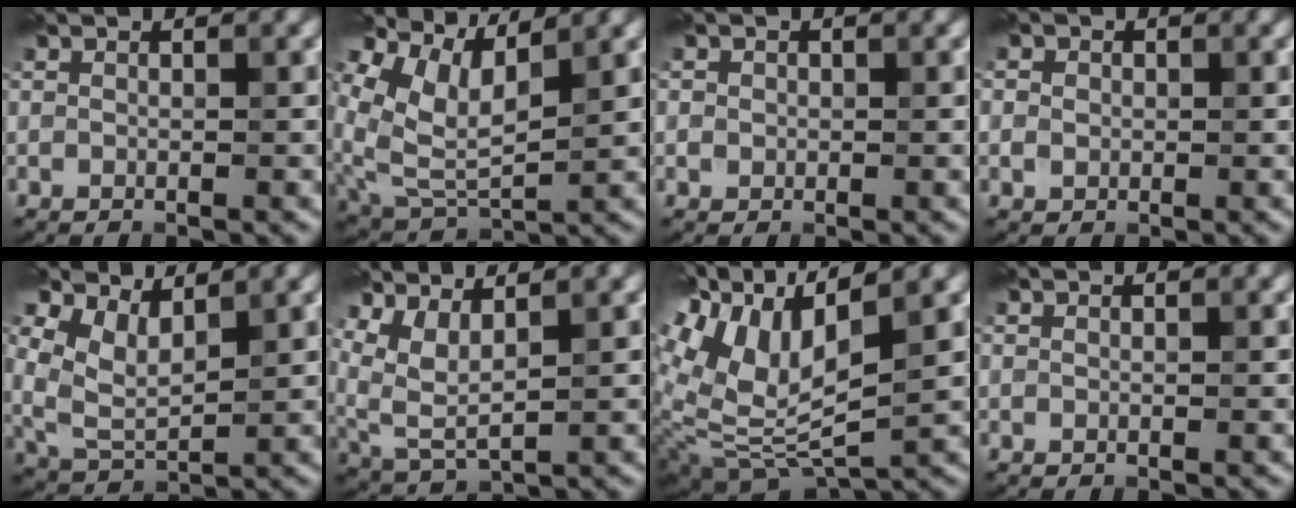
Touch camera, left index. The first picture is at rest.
{"total": 8.3, "force": [3.9, 4.3, 5.9], "torque": [-0.137, 0.001, 0.085]}
{"total": 1.5, "force": [0.6, 1.2, 0.6], "torque": [-0.004, 0.013, 0.002]}
{"total": 2.6, "force": [1.0, 2.1, 1.2], "torque": [-0.012, 0.016, -0.003]}
{"total": 4.7, "force": [2.2, 2.5, 3.3], "torque": [-0.084, 0.002, 0.043]}
{"total": 3.7, "force": [2.0, 1.1, 2.8], "torque": [-0.076, -0.001, 0.048]}
{"total": 11.0, "force": [4.1, 4.1, 9.3], "torque": [-0.206, 0.018, 0.074]}
{"total": 0.0}